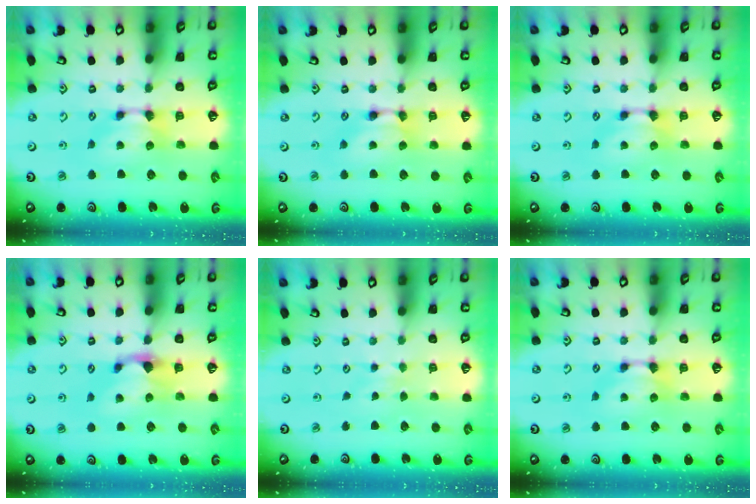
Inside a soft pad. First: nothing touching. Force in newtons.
{"total": 1.5, "press": 1.5, "slide": 0.2}
{"total": 0.0}
{"total": 1.1, "press": 0.3, "slide": 1.1}
{"total": 2.3, "press": 2.3, "slide": 0.3}
{"total": 0.0}